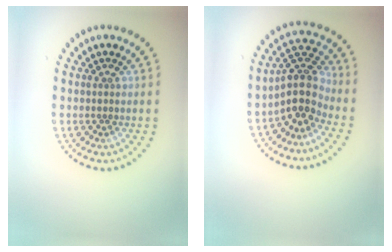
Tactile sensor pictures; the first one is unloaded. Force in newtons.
{"total": 4.3, "press": 3.2, "slide": 2.8}